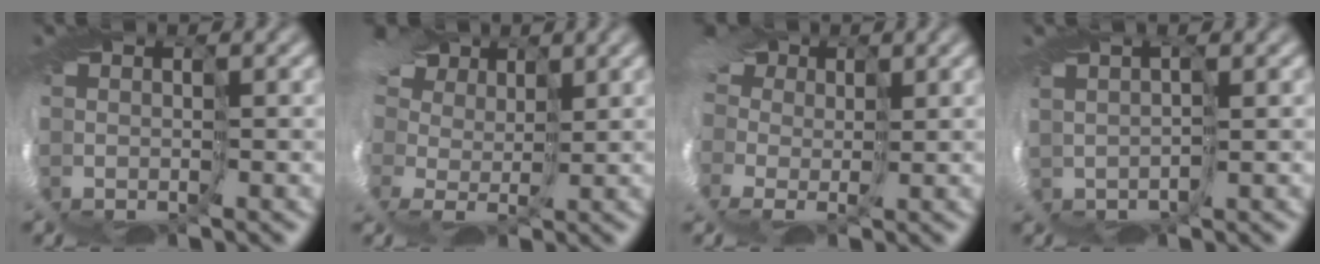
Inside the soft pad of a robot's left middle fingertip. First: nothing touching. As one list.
[{"total": 12.2, "force": [6.3, 8.1, 6.6], "torque": [-0.147, 0.044, 0.068]}, {"total": 11.5, "force": [2.3, 9.1, 6.7], "torque": [-0.147, 0.017, -0.008]}, {"total": 1.7, "force": [1.3, 0.7, 0.9], "torque": [-0.013, 0.015, 0.007]}]